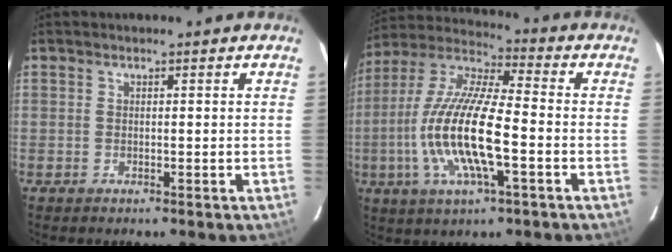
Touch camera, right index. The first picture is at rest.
{"total": 17.8, "force": [-4.1, 4.1, 16.8], "torque": [-0.337, -0.008, -0.084]}